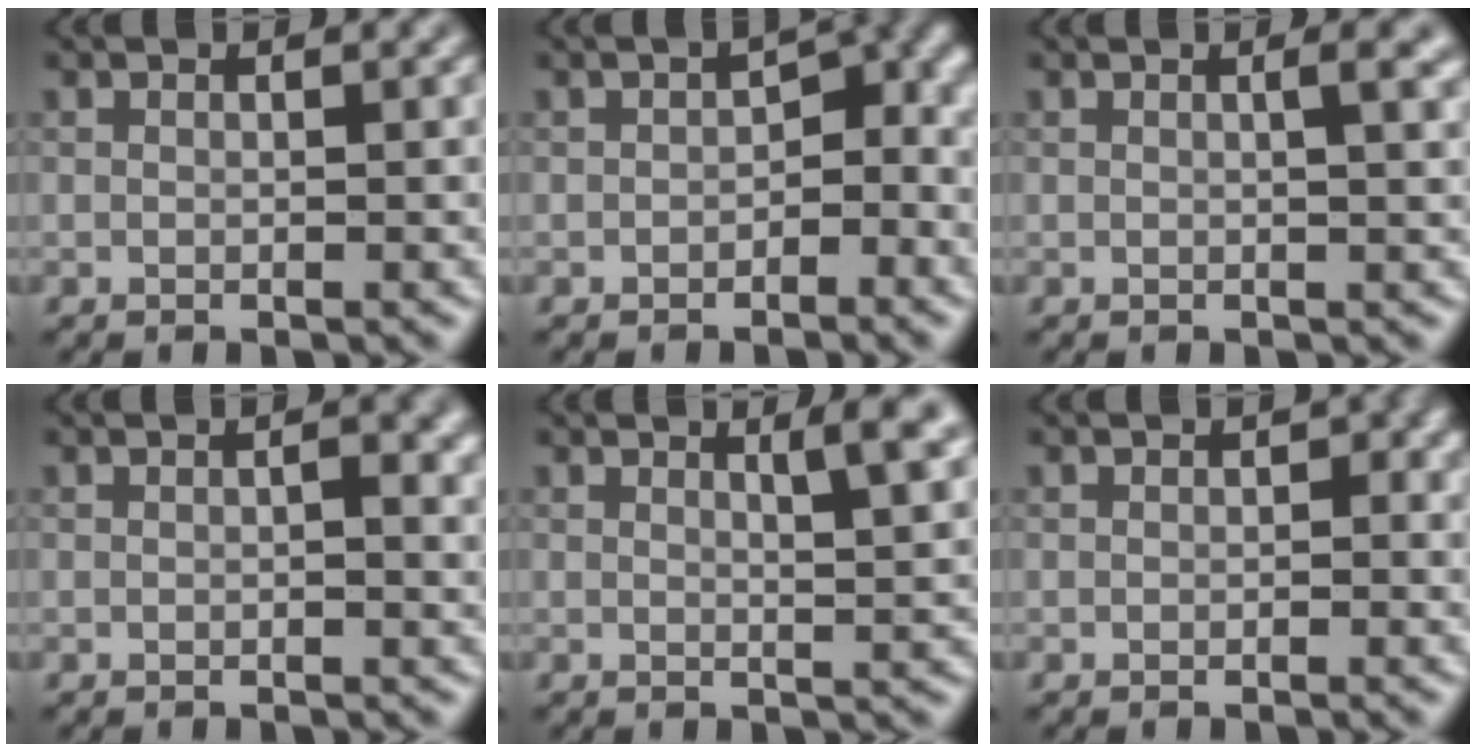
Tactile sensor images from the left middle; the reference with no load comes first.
{"total": 3.7, "force": [-0.7, 2.3, 2.9], "torque": [-0.022, 0.004, -0.018]}
{"total": 2.3, "force": [0.6, 0.7, 2.1], "torque": [-0.021, 0.005, 0.002]}
{"total": 1.4, "force": [0.1, 0.4, 1.3], "torque": [-0.020, -0.001, 0.002]}
{"total": 3.5, "force": [1.8, 0.9, 2.9], "torque": [-0.026, 0.000, 0.025]}
{"total": 0.8, "force": [0.0, 0.6, 0.6], "torque": [-0.006, -0.002, -0.001]}